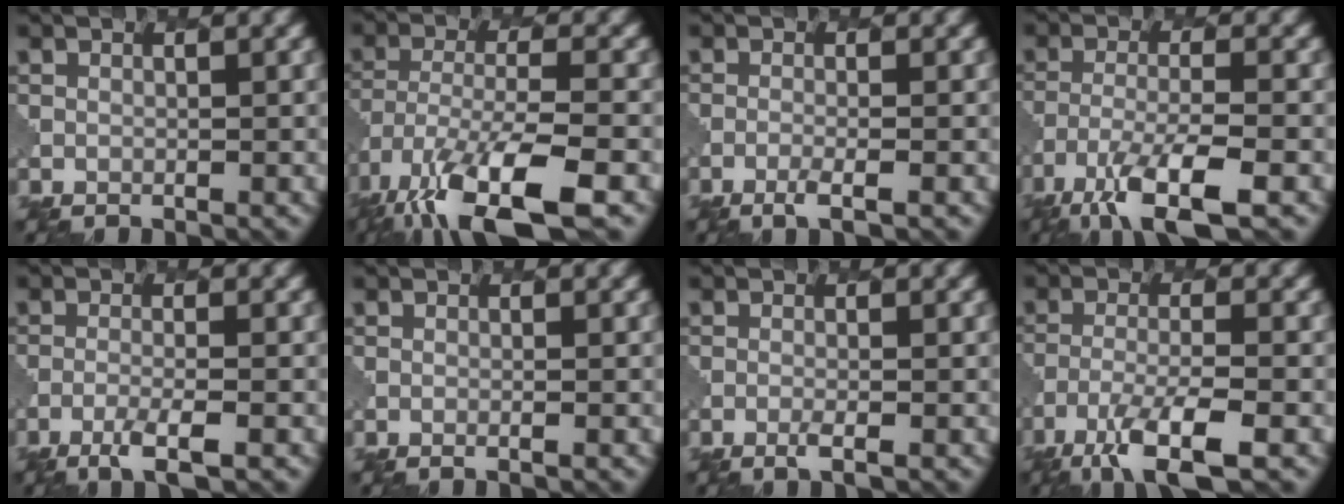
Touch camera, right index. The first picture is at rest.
{"total": 11.7, "force": [-7.4, 4.0, 8.2], "torque": [-0.177, -0.029, -0.129]}
{"total": 1.9, "force": [-1.0, 0.3, 1.5], "torque": [-0.027, -0.001, -0.027]}
{"total": 7.6, "force": [-4.7, 2.0, 5.7], "torque": [-0.108, -0.012, -0.087]}
{"total": 3.0, "force": [-1.9, 0.5, 2.3], "torque": [-0.045, -0.003, -0.044]}
{"total": 0.8, "force": [-0.2, 0.2, 0.7], "torque": [-0.005, 0.001, -0.006]}
{"total": 1.2, "force": [-0.5, 0.2, 1.0], "torque": [-0.018, 0.002, -0.014]}
{"total": 6.5, "force": [-4.1, 1.5, 4.9], "torque": [-0.093, -0.008, -0.077]}